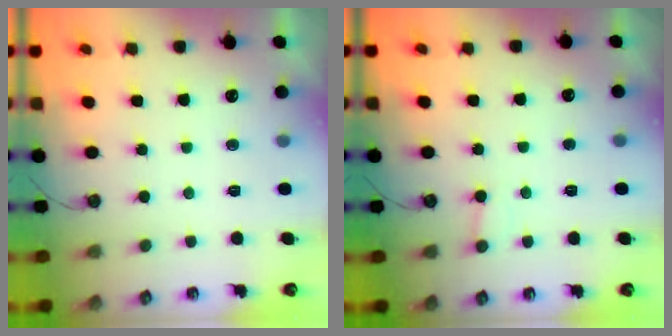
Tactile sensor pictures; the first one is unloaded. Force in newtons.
{"total": 4.8, "press": 4.7, "slide": 0.6}